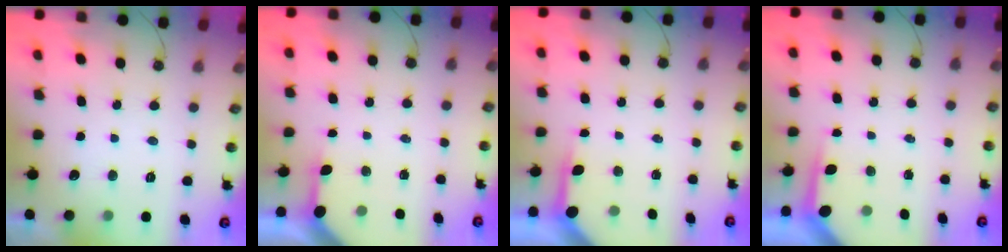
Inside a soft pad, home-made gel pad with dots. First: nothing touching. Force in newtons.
{"total": 3.4, "press": 3.4, "slide": 0.4}
{"total": 3.8, "press": 3.8, "slide": 0.3}
{"total": 4.0, "press": 3.9, "slide": 0.4}